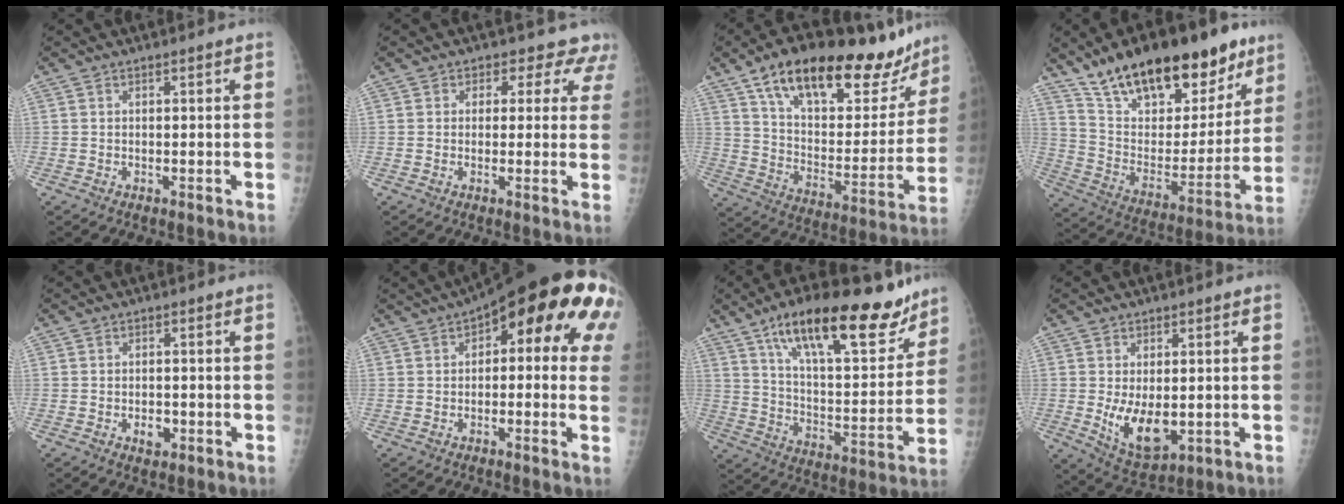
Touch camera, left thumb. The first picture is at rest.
{"total": 5.9, "force": [4.3, 4.1, 0.7], "torque": [0.038, -0.013, 0.028]}
{"total": 29.4, "force": [19.7, 11.8, 18.4], "torque": [-0.242, -0.046, 0.309]}
{"total": 28.4, "force": [19.5, 12.1, 16.7], "torque": [-0.227, -0.058, 0.317]}
{"total": 2.5, "force": [-0.9, 1.8, 1.5], "torque": [-0.013, 0.004, -0.009]}
{"total": 18.1, "force": [5.9, 6.9, 15.7], "torque": [-0.178, 0.027, 0.063]}
{"total": 24.5, "force": [16.0, 8.5, 16.4], "torque": [-0.212, -0.055, 0.258]}
{"total": 8.8, "force": [-0.8, 5.0, 7.2], "torque": [-0.107, -0.019, 0.003]}